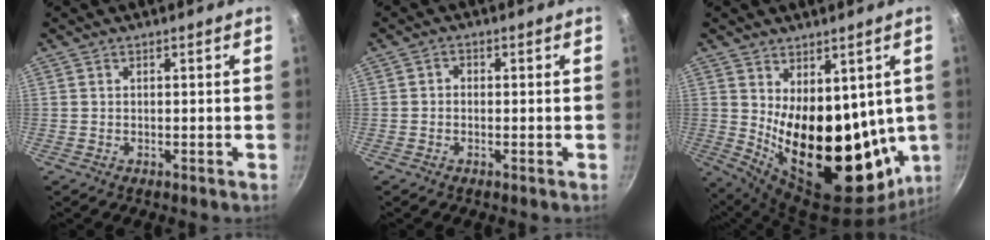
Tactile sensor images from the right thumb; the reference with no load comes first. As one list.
[{"total": 1.5, "force": [-0.3, 1.3, 0.7], "torque": [-0.011, 0.006, -0.009]}, {"total": 23.6, "force": [2.1, 12.8, 19.7], "torque": [-0.250, -0.065, 0.063]}]